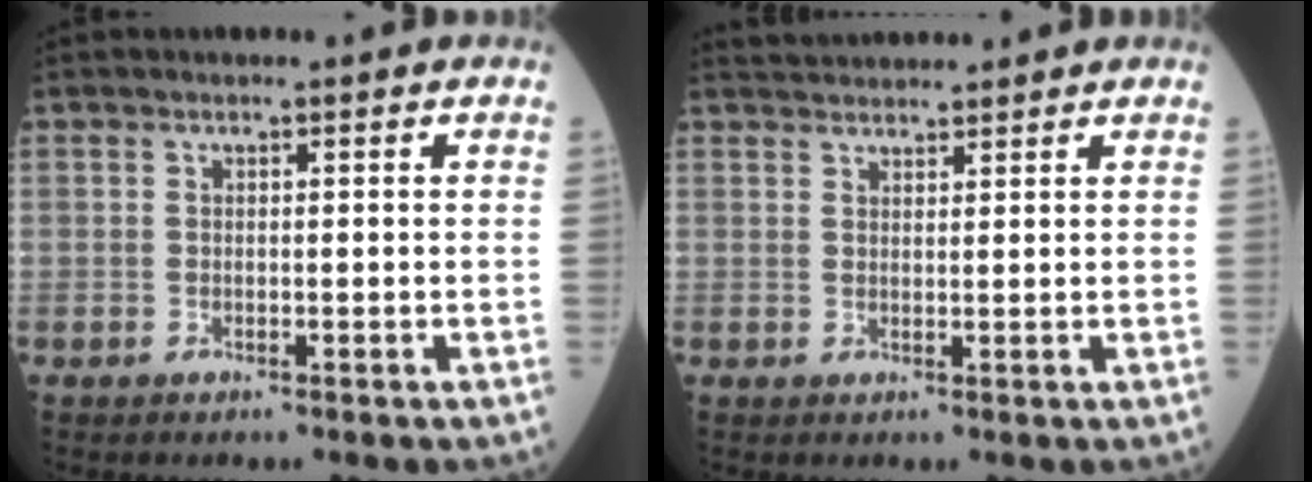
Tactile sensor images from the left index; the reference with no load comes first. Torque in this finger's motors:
{"motor_torque": [-0.09, -0.18, 0.03, 0.02]}